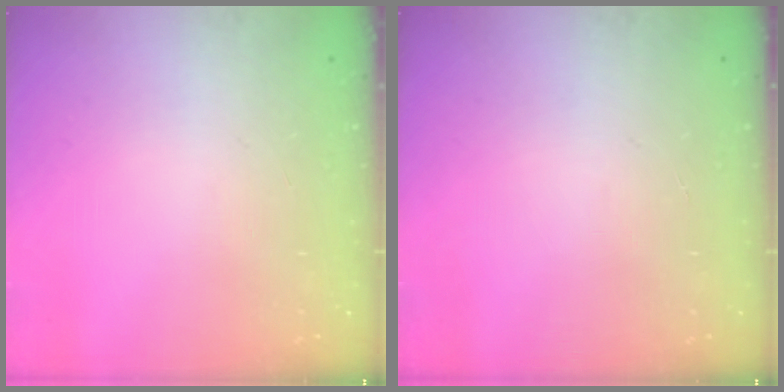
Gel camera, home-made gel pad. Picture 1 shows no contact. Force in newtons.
{"total": 0.0}